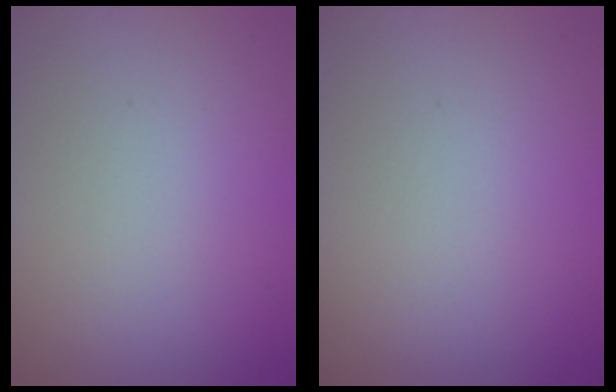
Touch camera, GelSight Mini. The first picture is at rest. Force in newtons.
{"total": 0.0}